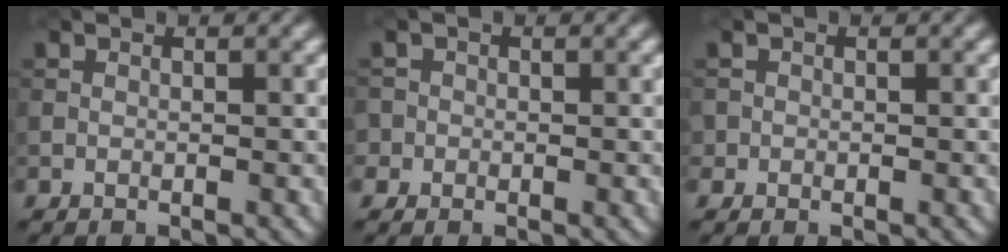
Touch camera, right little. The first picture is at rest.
{"total": 1.3, "force": [-0.4, 0.9, -0.8], "torque": [0.027, 0.008, -0.007]}
{"total": 0.7, "force": [0.0, 0.4, -0.6], "torque": [0.017, -0.003, -0.005]}